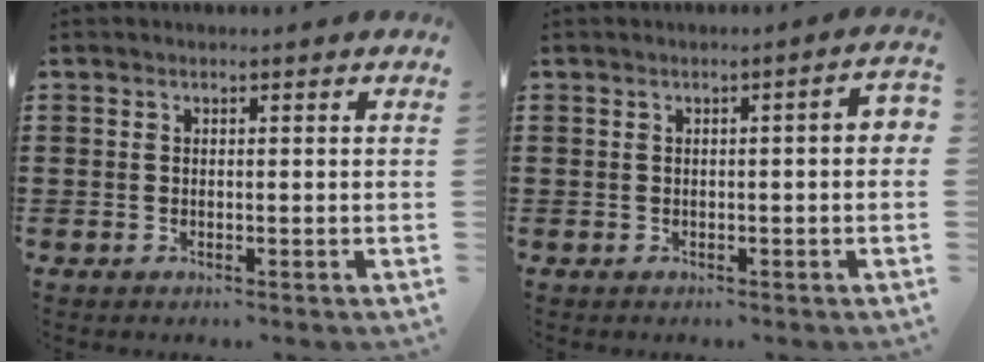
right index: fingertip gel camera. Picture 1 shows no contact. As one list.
[{"total": 1.6, "force": [-0.2, 0.1, 1.6], "torque": [-0.024, -0.001, -0.005]}]